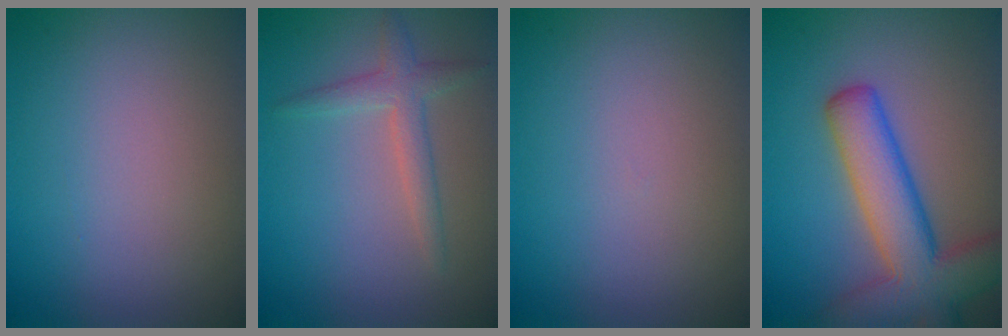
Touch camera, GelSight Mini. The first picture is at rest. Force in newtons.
{"total": 2.4, "press": 2.4, "slide": 0.1}
{"total": 0.0}
{"total": 8.9, "press": 8.9, "slide": 0.7}